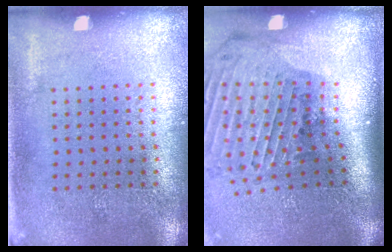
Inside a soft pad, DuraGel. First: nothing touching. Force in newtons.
{"total": 3.0, "press": 2.2, "slide": 2.1}